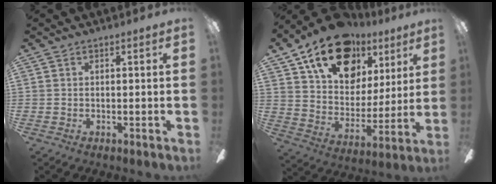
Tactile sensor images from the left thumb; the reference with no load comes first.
{"total": 21.0, "force": [12.9, 12.8, 10.4], "torque": [-0.173, -0.059, 0.233]}